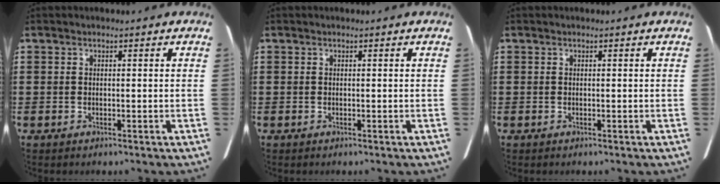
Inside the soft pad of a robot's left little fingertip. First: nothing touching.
{"total": 0.0}
{"total": 0.0}